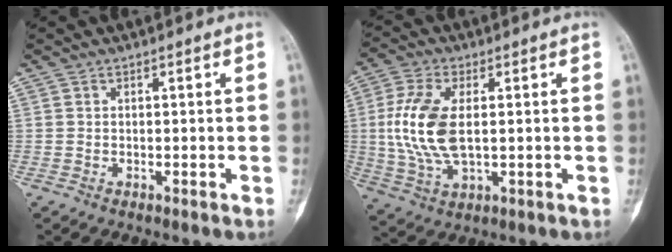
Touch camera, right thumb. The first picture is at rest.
{"total": 12.5, "force": [0.8, 6.4, 10.7], "torque": [-0.235, -0.002, 0.019]}